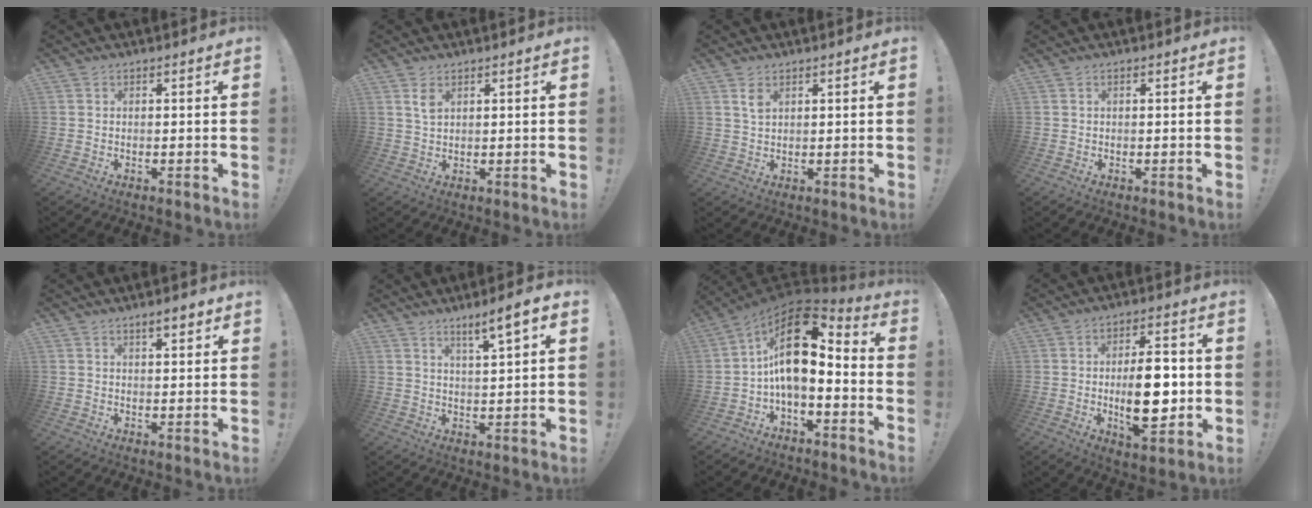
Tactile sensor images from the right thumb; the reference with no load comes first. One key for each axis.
{"total": 3.2, "fx": 1.6, "fy": 1.6, "fz": 2.2, "tx": -0.032, "ty": -0.004, "tz": 0.027}
{"total": 3.0, "fx": 1.6, "fy": 1.4, "fz": 2.0, "tx": -0.029, "ty": -0.005, "tz": 0.026}
{"total": 0.0}
{"total": 3.9, "fx": 2.6, "fy": 1.3, "fz": 2.6, "tx": -0.023, "ty": -0.014, "tz": 0.039}
{"total": 6.5, "fx": 4.1, "fy": 0.5, "fz": 5.1, "tx": -0.063, "ty": -0.025, "tz": 0.061}
{"total": 17.4, "fx": 3.1, "fy": 8.9, "fz": 14.6, "tx": -0.248, "ty": -0.016, "tz": 0.058}
{"total": 15.4, "fx": -1.1, "fy": 6.8, "fz": 13.7, "tx": -0.227, "ty": -0.009, "tz": -0.026}